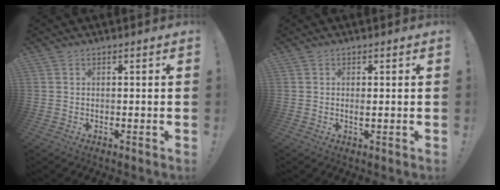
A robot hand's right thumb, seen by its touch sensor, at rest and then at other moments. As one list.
[{"total": 1.2, "force": [0.3, 0.2, 1.2], "torque": [-0.009, -0.006, 0.002]}]